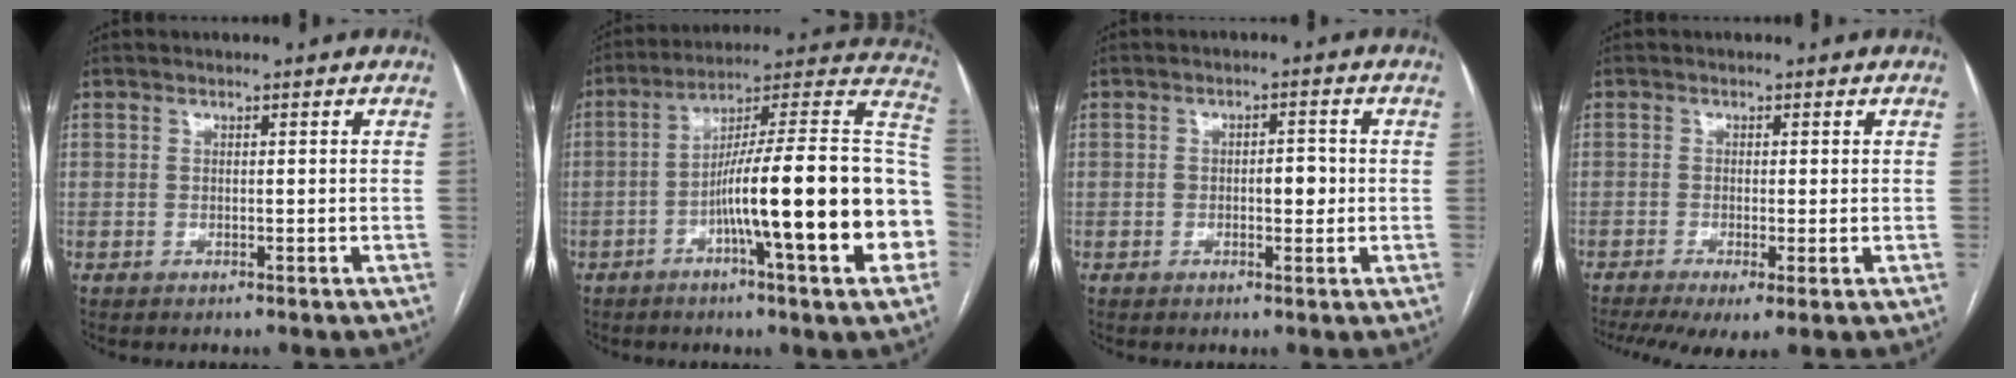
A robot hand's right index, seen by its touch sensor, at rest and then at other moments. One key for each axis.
{"total": 24.7, "fx": -5.4, "fy": 1.9, "fz": 24.0, "tx": -0.268, "ty": 0.022, "tz": -0.084}
{"total": 3.3, "fx": -0.2, "fy": 1.7, "fz": 2.9, "tx": -0.043, "ty": 0.009, "tz": 0.000}
{"total": 7.1, "fx": -4.0, "fy": 1.7, "fz": 5.6, "tx": -0.092, "ty": -0.014, "tz": -0.069}